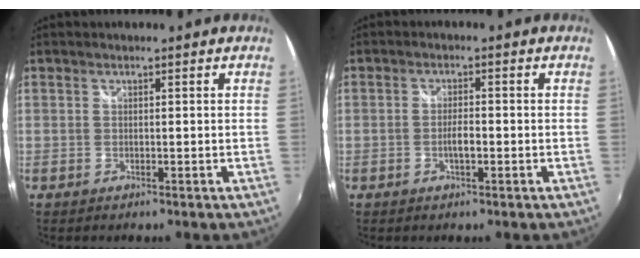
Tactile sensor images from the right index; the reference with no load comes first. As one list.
[{"total": 2.5, "force": [-0.9, 0.7, 2.2], "torque": [-0.043, 0.001, -0.016]}]